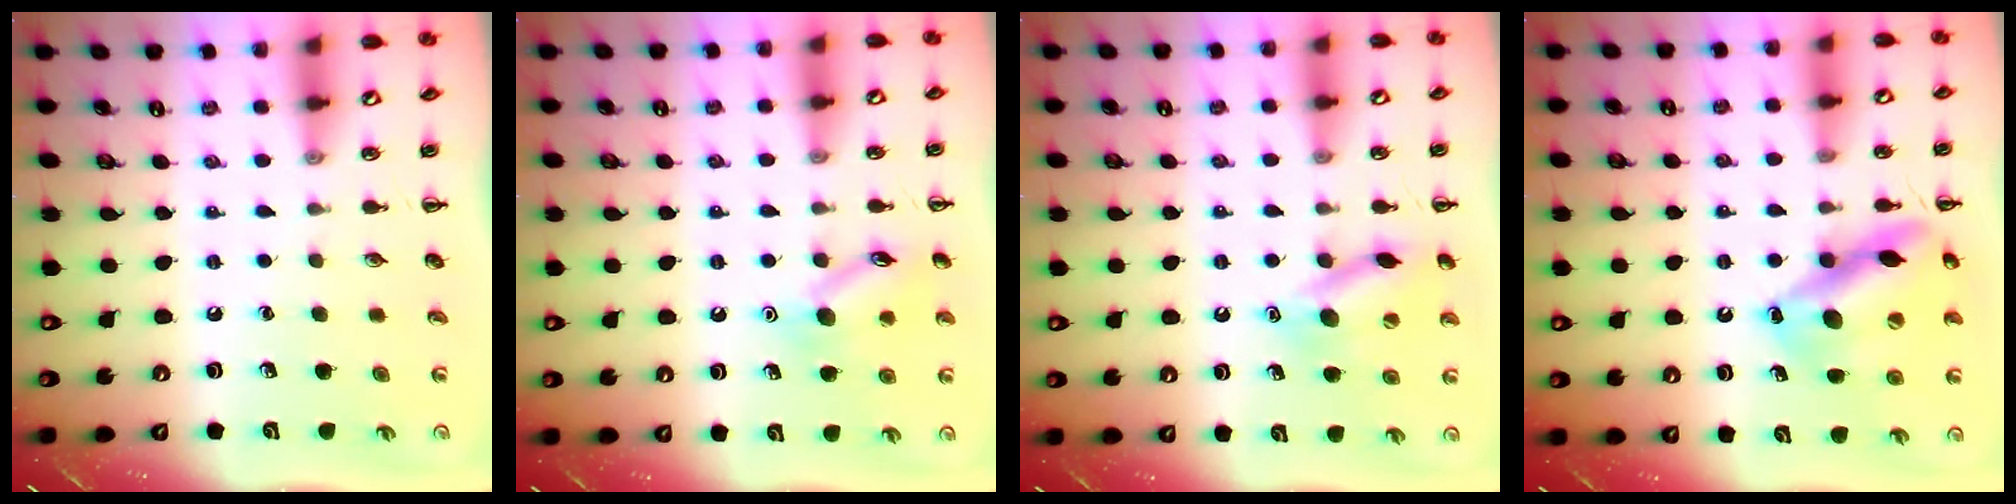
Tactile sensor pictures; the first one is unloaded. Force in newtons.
{"total": 11.1, "press": 11.0, "slide": 0.7}
{"total": 12.8, "press": 12.6, "slide": 1.7}
{"total": 15.7, "press": 15.6, "slide": 1.2}